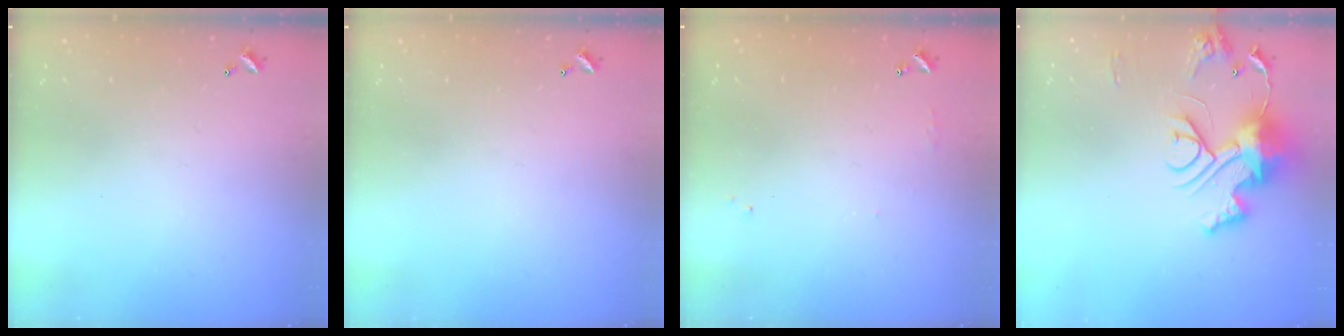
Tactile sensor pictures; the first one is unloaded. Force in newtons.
{"total": 0.0}
{"total": 4.3, "press": 4.3, "slide": 0.6}
{"total": 13.2, "press": 13.1, "slide": 1.4}